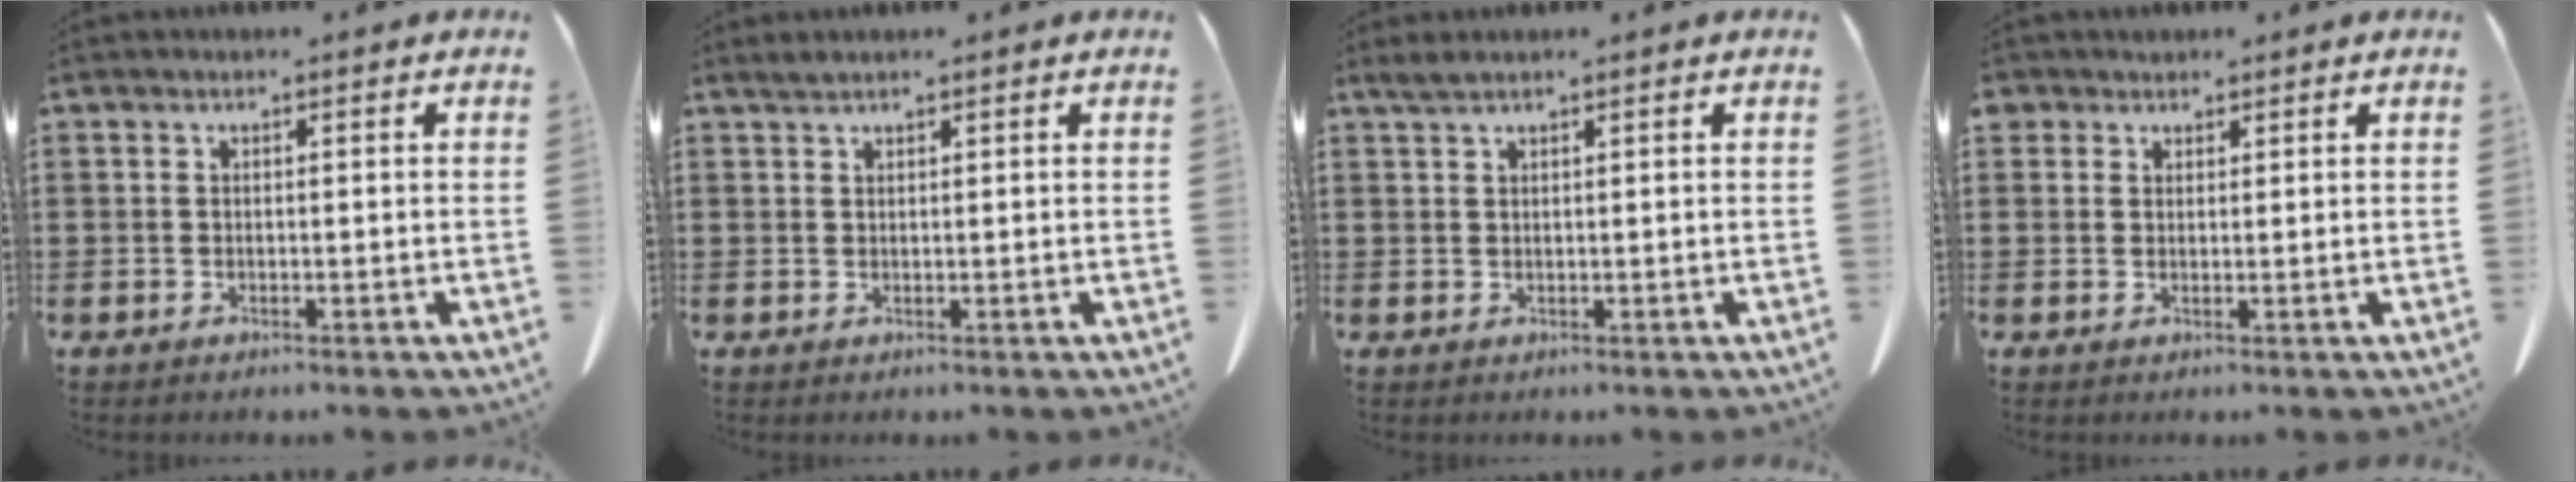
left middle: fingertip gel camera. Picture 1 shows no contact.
{"total": 0.9, "force": [0.8, 0.0, 0.5], "torque": [-0.012, -0.002, 0.017]}
{"total": 1.4, "force": [1.1, 0.0, 0.8], "torque": [-0.020, -0.001, 0.022]}
{"total": 1.8, "force": [1.5, 1.0, 0.1], "torque": [-0.007, 0.003, 0.030]}